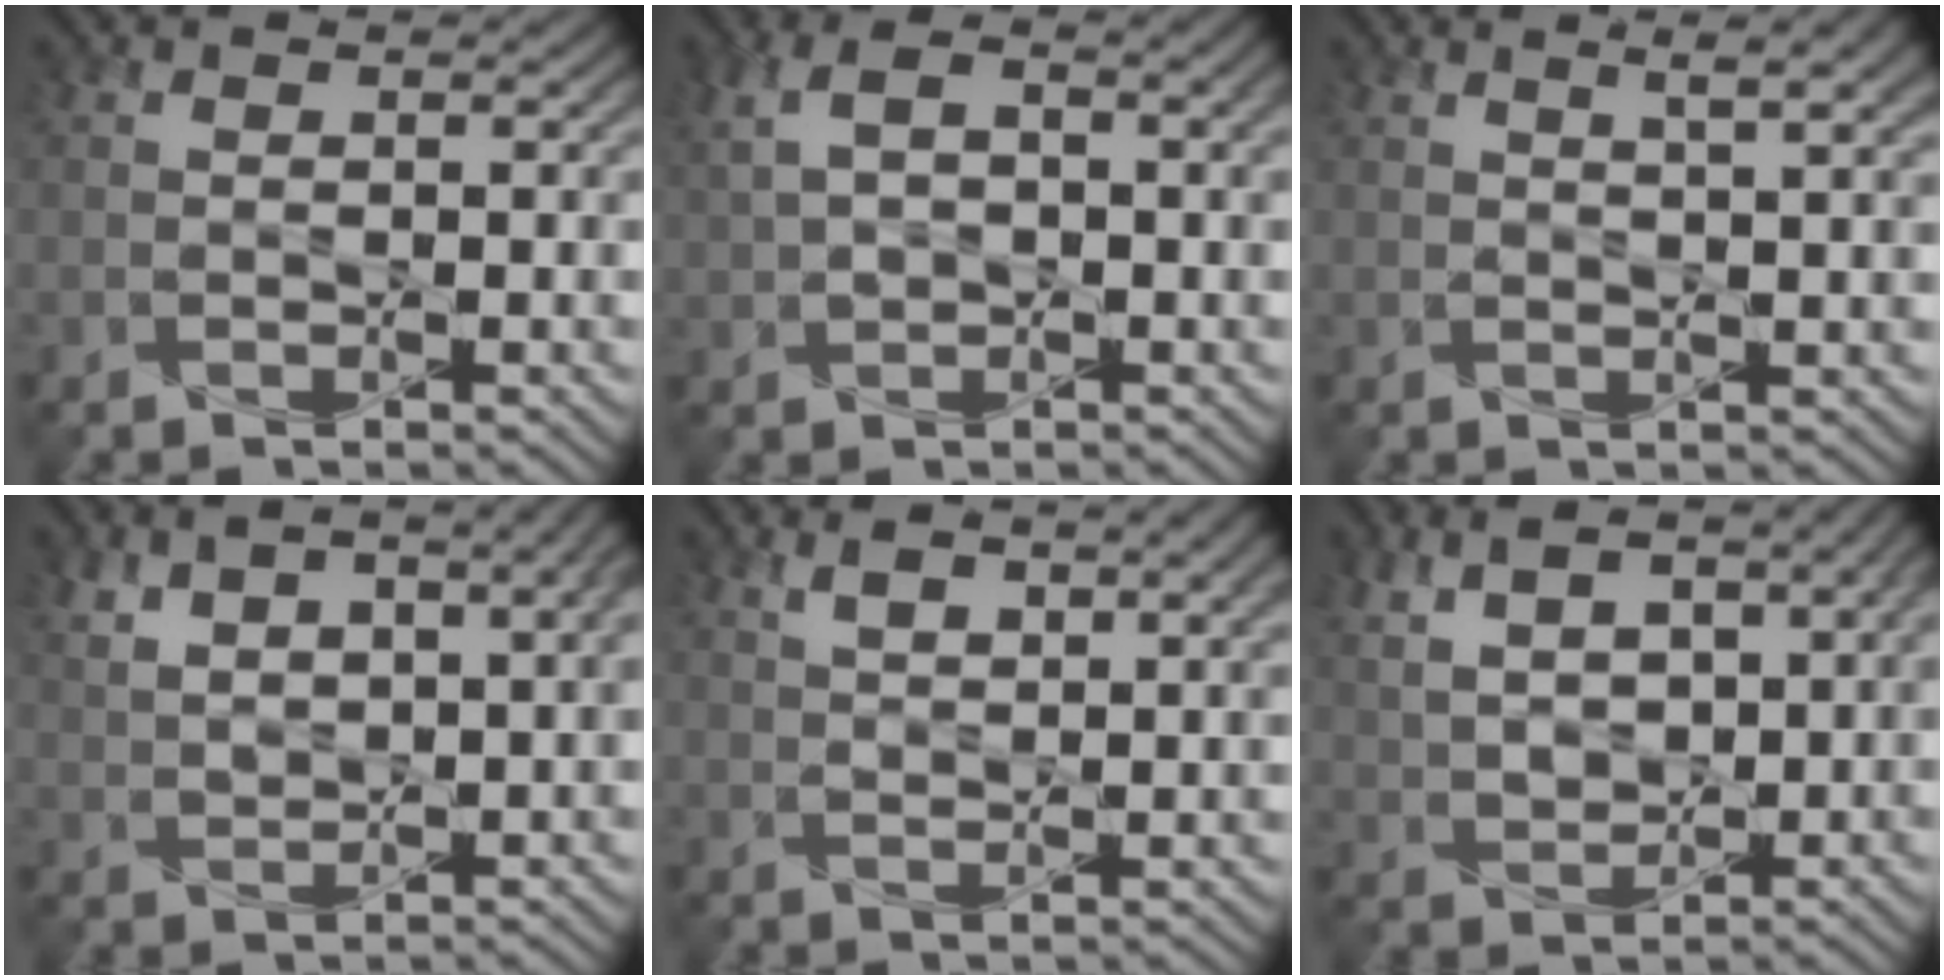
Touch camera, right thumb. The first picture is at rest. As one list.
[{"total": 5.9, "force": [1.3, 3.2, 4.8], "torque": [-0.105, 0.012, 0.022]}, {"total": 4.1, "force": [2.2, 0.8, 3.3], "torque": [-0.042, 0.008, 0.025]}, {"total": 8.6, "force": [3.4, 3.8, 6.8], "torque": [-0.135, 0.010, 0.063]}, {"total": 5.7, "force": [3.3, 1.7, 4.3], "torque": [-0.084, 0.004, 0.063]}, {"total": 8.6, "force": [2.6, 4.7, 6.8], "torque": [-0.147, 0.012, 0.052]}]